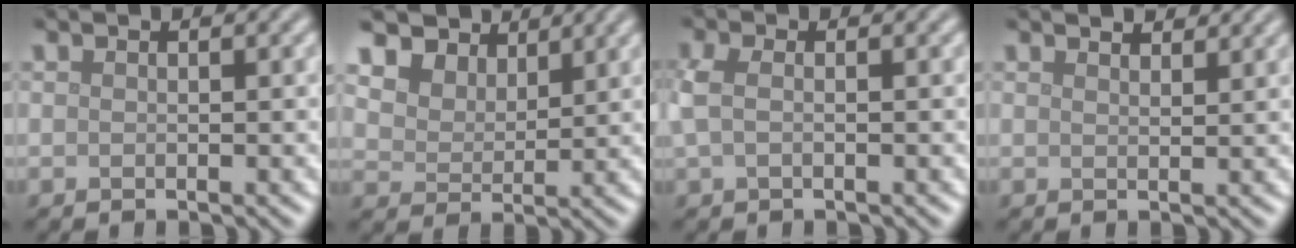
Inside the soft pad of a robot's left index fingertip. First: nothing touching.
{"total": 7.6, "force": [5.5, 4.5, 2.7], "torque": [-0.086, 0.004, 0.103]}
{"total": 2.1, "force": [0.2, 1.2, 1.7], "torque": [-0.044, 0.005, -0.001]}
{"total": 2.6, "force": [2.5, 0.4, 0.8], "torque": [-0.015, 0.003, 0.033]}